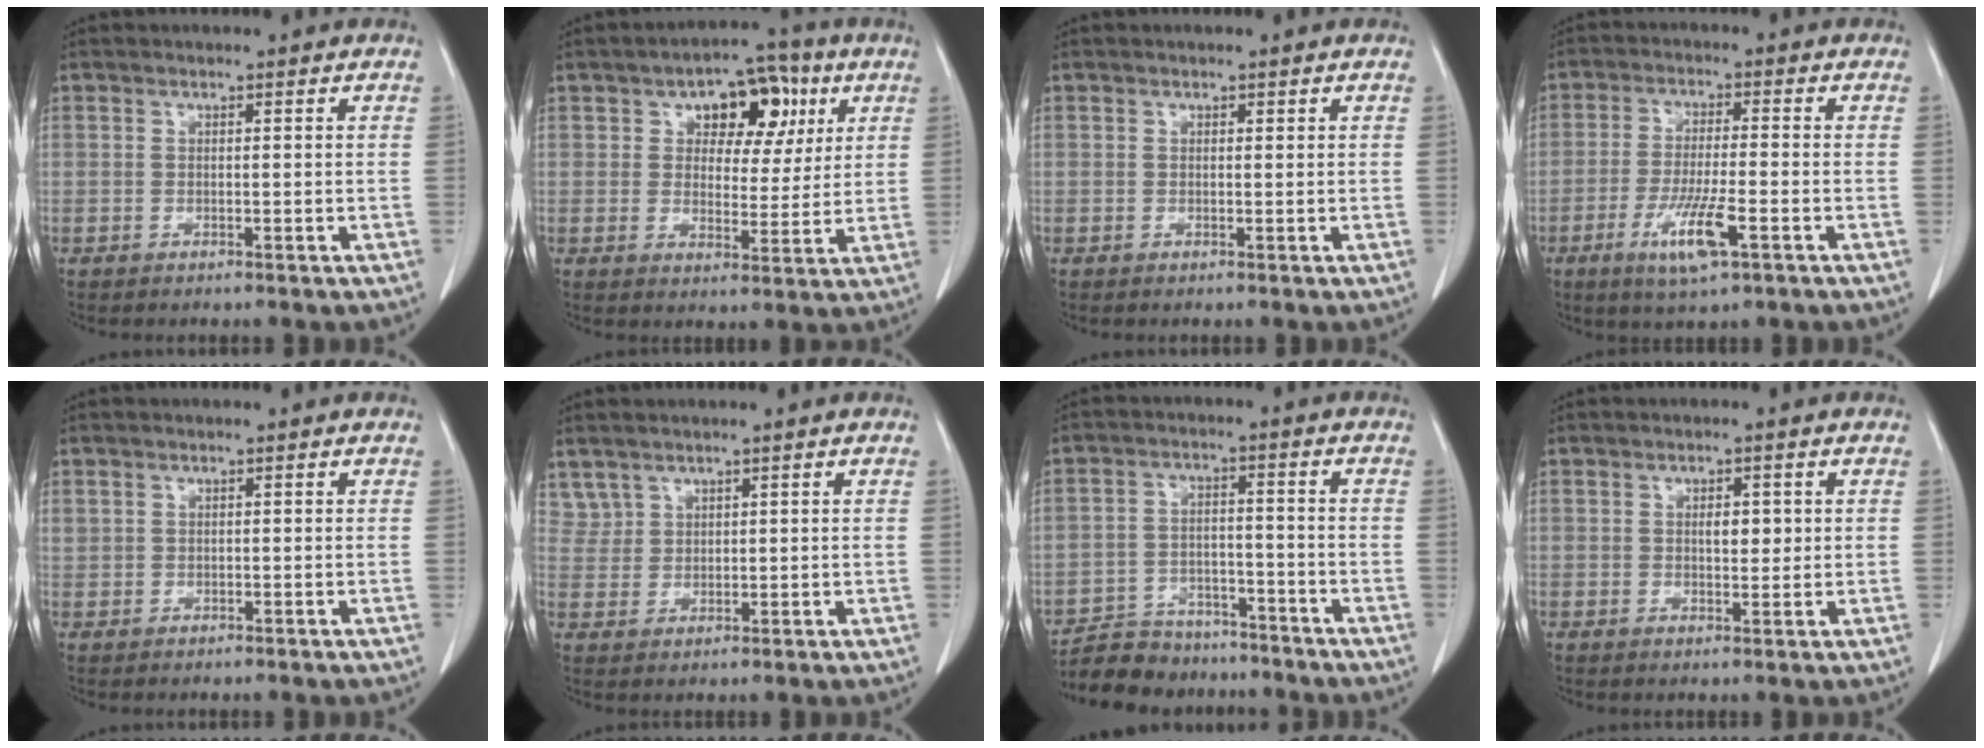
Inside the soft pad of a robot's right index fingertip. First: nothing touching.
{"total": 10.2, "force": [4.2, 5.8, 7.3], "torque": [-0.086, 0.026, 0.059]}
{"total": 0.0}
{"total": 9.8, "force": [-4.4, 1.0, 8.7], "torque": [-0.170, -0.020, -0.078]}
{"total": 0.8, "force": [0.2, 0.8, 0.1], "torque": [0.006, 0.012, 0.003]}
{"total": 2.8, "force": [2.3, 1.6, -0.1], "torque": [0.010, 0.006, 0.046]}
{"total": 10.1, "force": [-9.1, 4.1, 1.3], "torque": [-0.021, 0.019, -0.147]}
{"total": 2.7, "force": [0.5, 1.3, 2.3], "torque": [-0.034, 0.000, 0.007]}